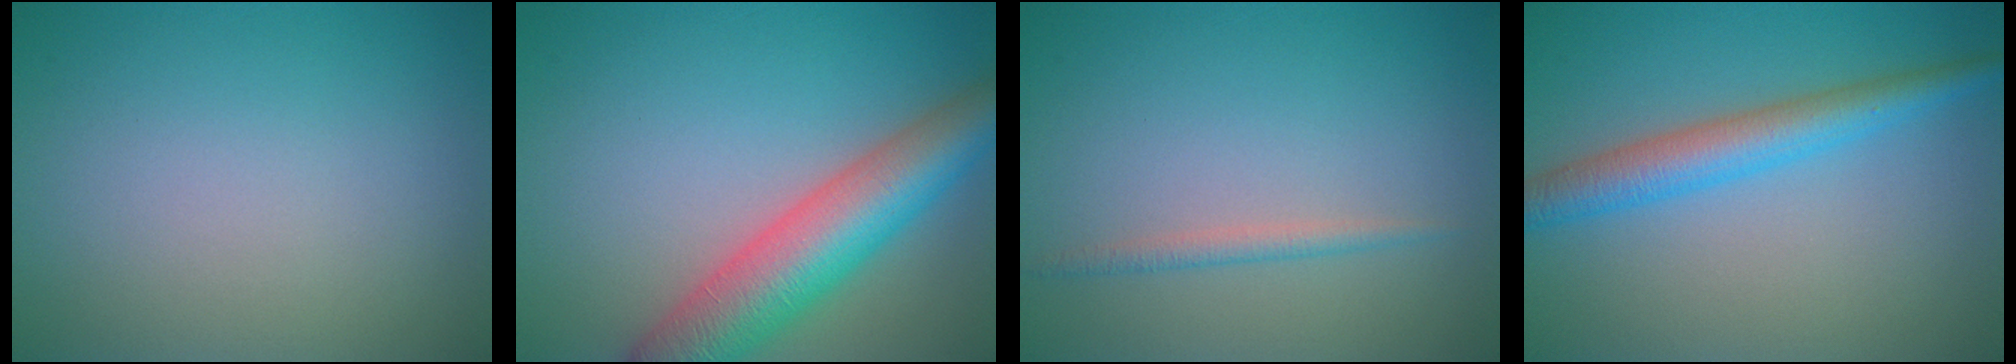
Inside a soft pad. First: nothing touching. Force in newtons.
{"total": 8.3, "press": 8.3, "slide": 0.3}
{"total": 1.2, "press": 1.2, "slide": 0.1}
{"total": 4.3, "press": 4.3, "slide": 0.1}